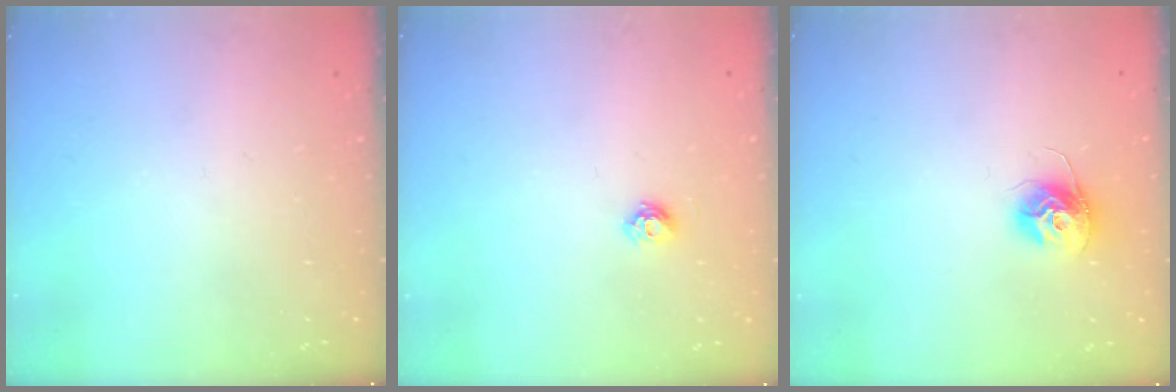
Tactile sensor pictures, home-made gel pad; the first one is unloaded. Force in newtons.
{"total": 5.2, "press": 5.2, "slide": 0.7}
{"total": 10.6, "press": 10.5, "slide": 0.7}